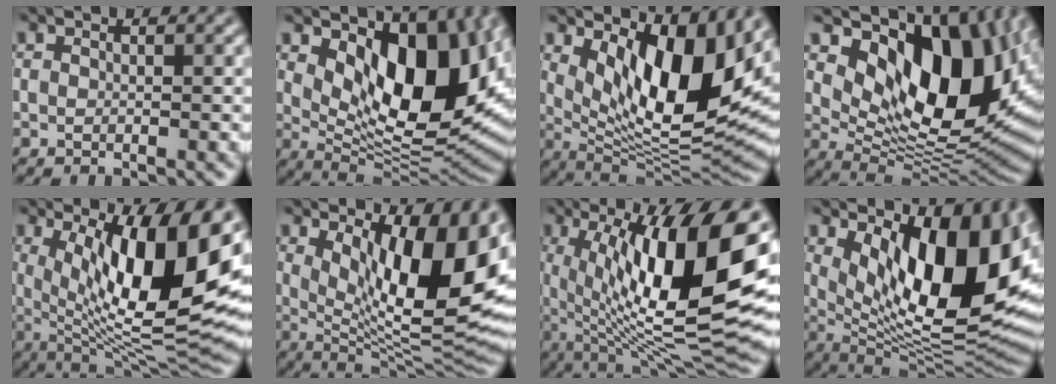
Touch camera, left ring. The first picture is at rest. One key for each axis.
{"total": 12.4, "fx": 4.1, "fy": 5.9, "fz": 10.1, "tx": -0.140, "ty": -0.017, "tz": 0.076}
{"total": 11.7, "fx": 3.7, "fy": 4.5, "fz": 10.2, "tx": -0.154, "ty": -0.021, "tz": 0.071}
{"total": 14.3, "fx": 5.1, "fy": 7.7, "fz": 10.8, "tx": -0.150, "ty": -0.004, "tz": 0.093}
{"total": 13.7, "fx": 2.8, "fy": 4.0, "fz": 12.8, "tx": -0.182, "ty": -0.011, "tz": 0.047}
{"total": 13.0, "fx": 3.6, "fy": 4.6, "fz": 11.6, "tx": -0.149, "ty": -0.012, "tz": 0.061}
{"total": 15.1, "fx": 2.8, "fy": 4.1, "fz": 14.2, "tx": -0.211, "ty": -0.007, "tz": 0.045}
{"total": 13.1, "fx": 3.4, "fy": 5.4, "fz": 11.5, "tx": -0.163, "ty": -0.018, "tz": 0.062}